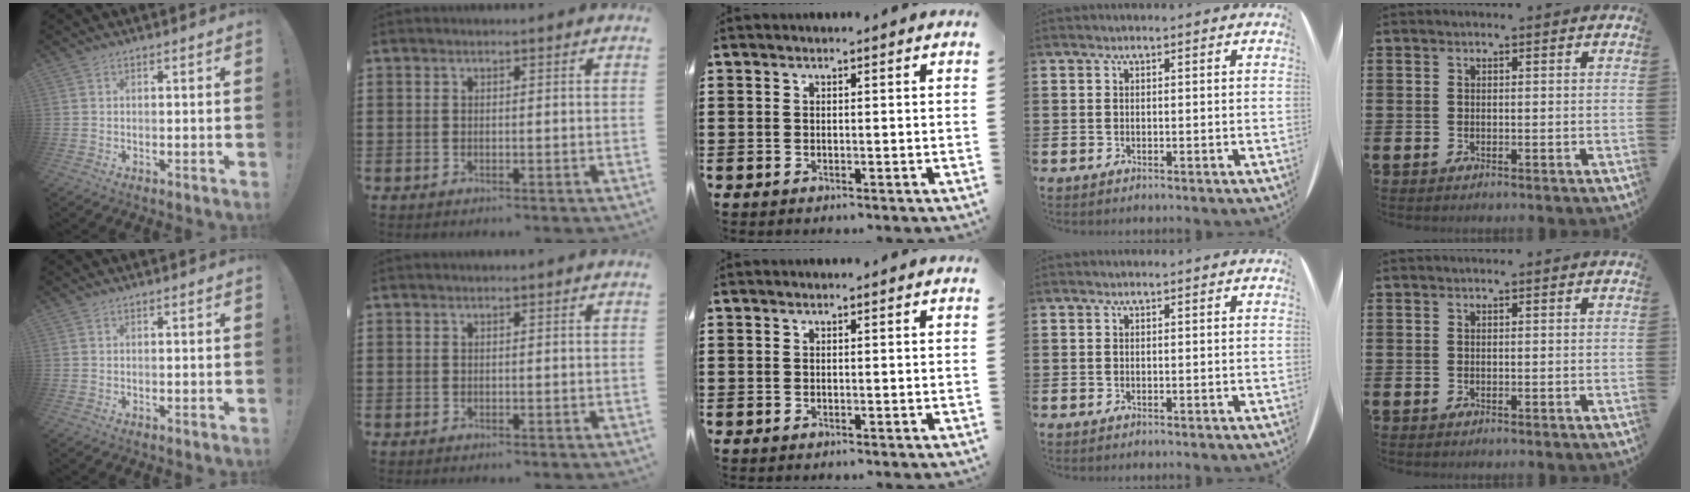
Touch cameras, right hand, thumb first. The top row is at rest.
{}